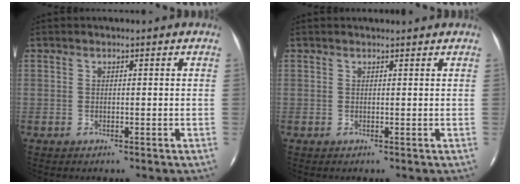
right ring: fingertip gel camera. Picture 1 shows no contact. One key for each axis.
{"total": 1.9, "fx": 1.9, "fy": 0.1, "fz": 0.5, "tx": -0.016, "ty": 0.004, "tz": 0.020}